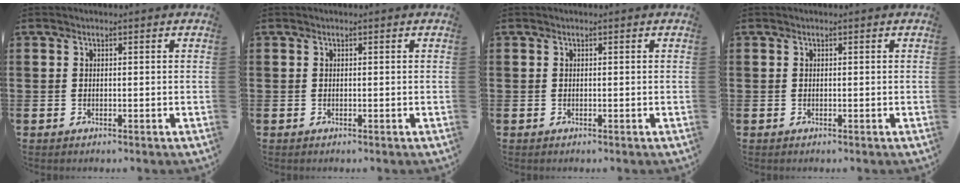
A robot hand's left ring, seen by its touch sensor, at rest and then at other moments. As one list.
[{"total": 0.0}, {"total": 0.0}, {"total": 0.0}]